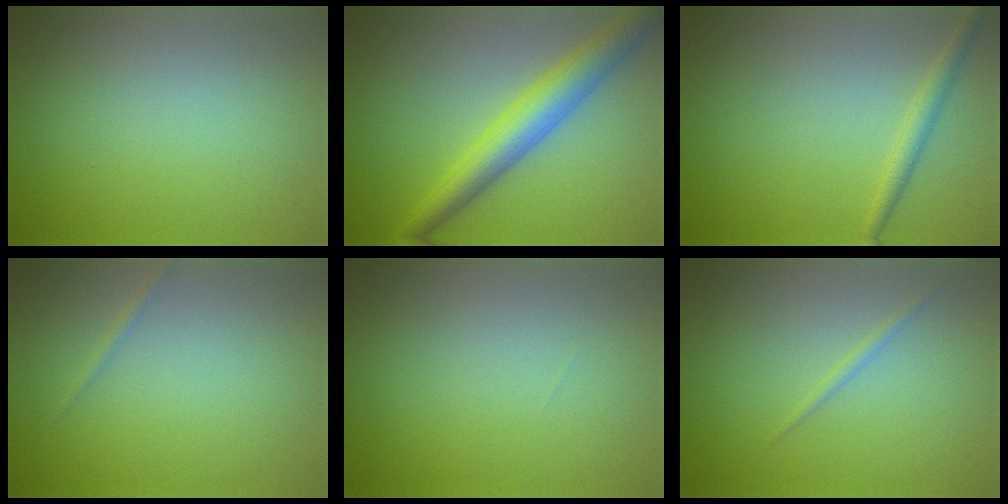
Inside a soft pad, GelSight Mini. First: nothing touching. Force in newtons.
{"total": 5.6, "press": 5.6, "slide": 0.2}
{"total": 1.7, "press": 1.7, "slide": 0.0}
{"total": 0.6, "press": 0.6, "slide": 0.0}
{"total": 0.0}
{"total": 0.6, "press": 0.6, "slide": 0.1}